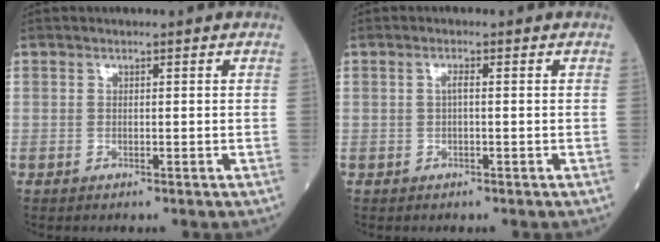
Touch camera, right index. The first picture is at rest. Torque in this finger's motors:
{"motor_torque": [-0.17, 0.06, 0.12, 0.02]}